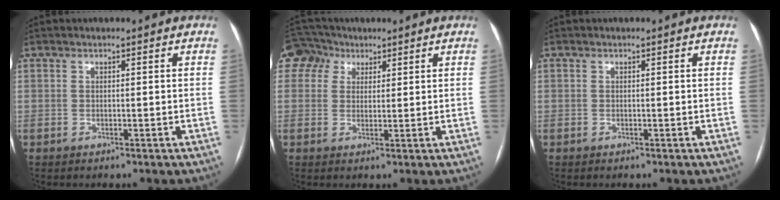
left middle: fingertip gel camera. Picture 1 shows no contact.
{"total": 5.2, "force": [2.6, 4.4, 0.7], "torque": [-0.023, 0.027, 0.052]}
{"total": 0.0}